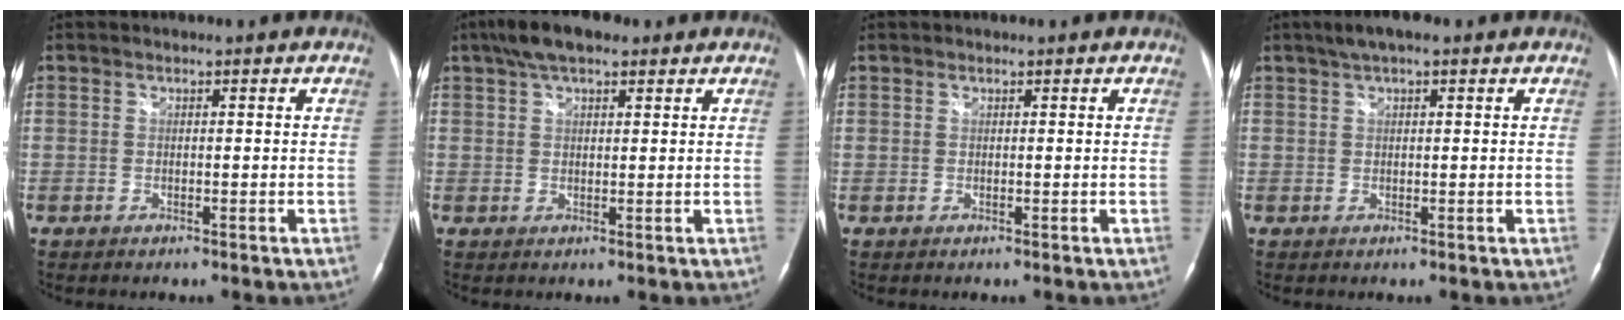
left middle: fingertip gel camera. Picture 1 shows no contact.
{"total": 6.9, "force": [4.7, 2.5, 4.5], "torque": [-0.086, 0.025, 0.079]}
{"total": 0.0}
{"total": 4.5, "force": [2.9, 1.1, 3.2], "torque": [-0.060, 0.025, 0.047]}